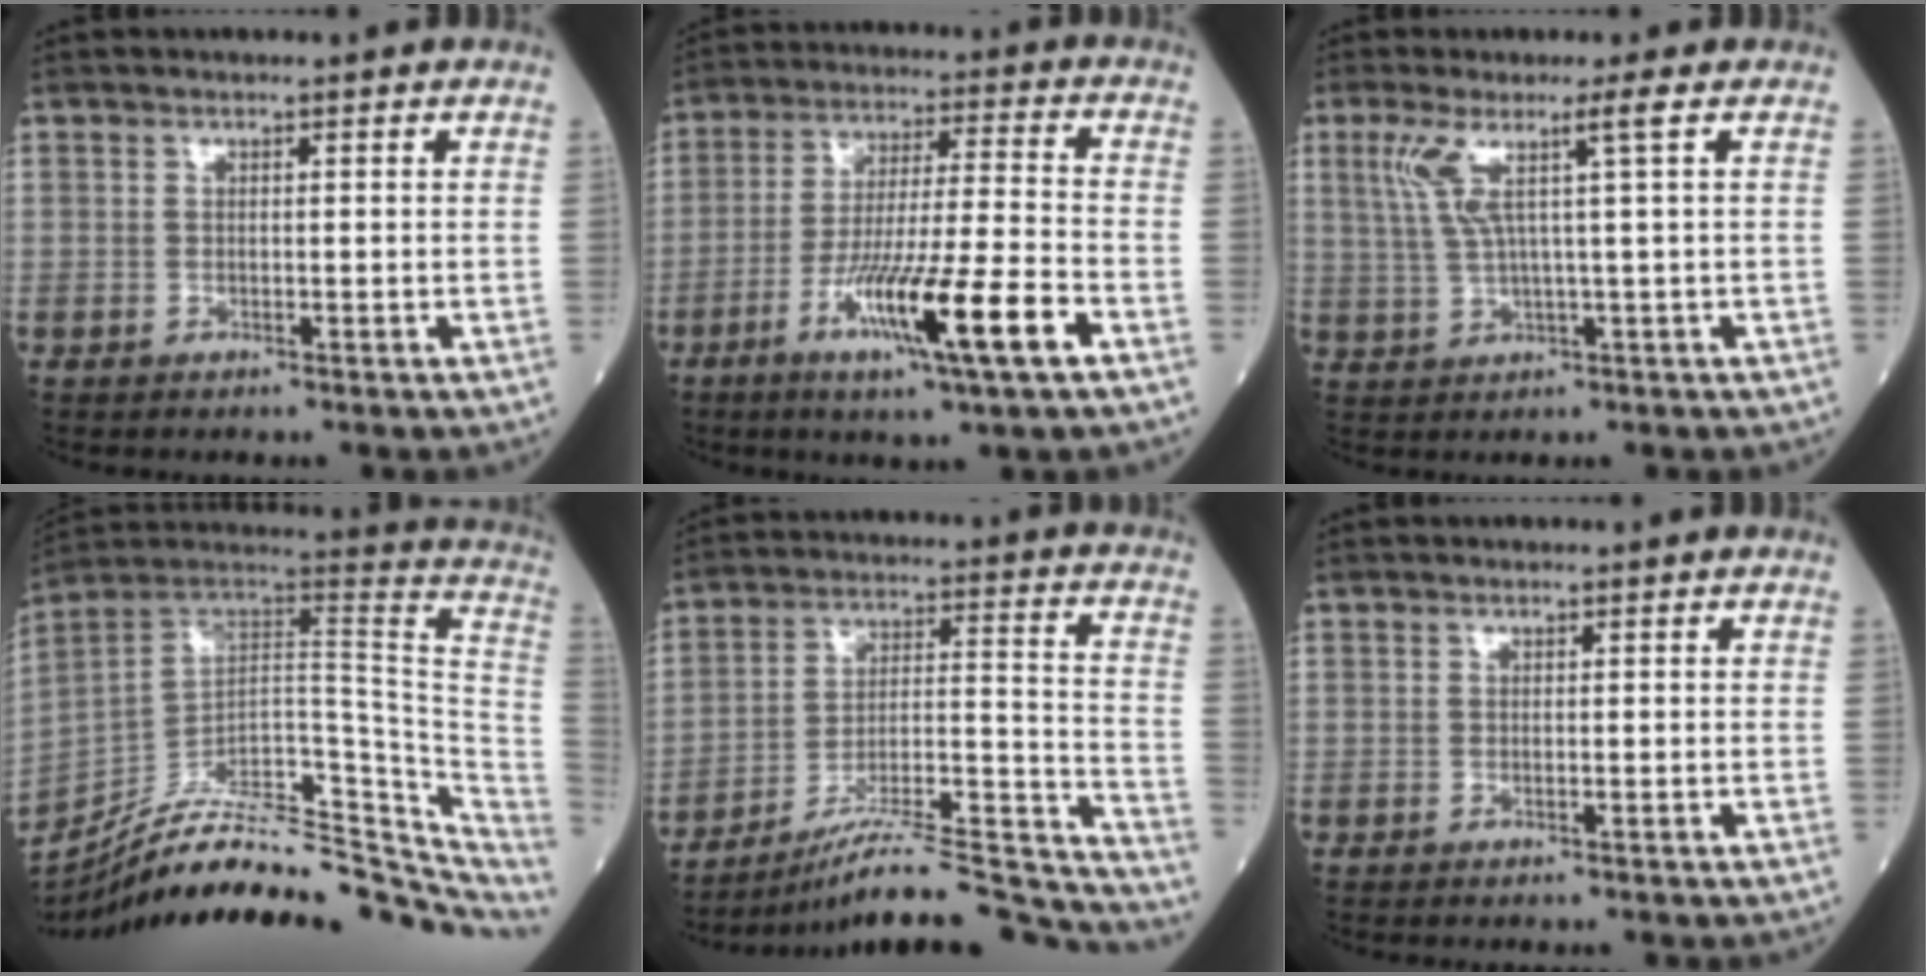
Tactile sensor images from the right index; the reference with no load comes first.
{"total": 14.3, "force": [-6.4, -0.1, 12.8], "torque": [-0.235, -0.019, -0.111]}
{"total": 5.6, "force": [2.1, -0.8, 5.1], "torque": [-0.109, 0.008, 0.048]}
{"total": 27.6, "force": [-22.1, 9.1, 13.9], "torque": [-0.162, 0.027, -0.313]}
{"total": 21.9, "force": [-20.7, -0.1, 7.3], "torque": [-0.082, 0.016, -0.312]}
{"total": 0.0}